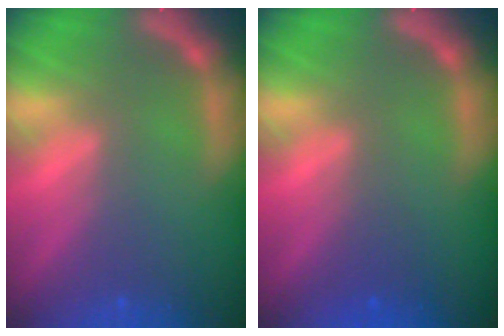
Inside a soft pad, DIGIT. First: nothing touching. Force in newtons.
{"total": 1.4}